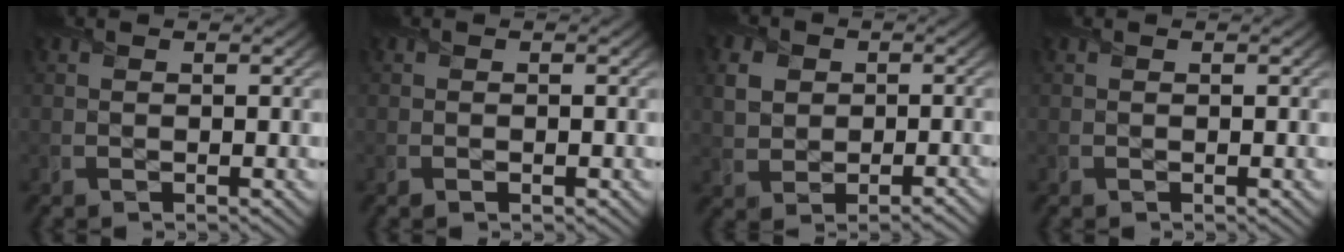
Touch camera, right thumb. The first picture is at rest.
{"total": 0.6, "force": [-0.2, 0.1, 0.5], "torque": [-0.011, 0.002, -0.002]}
{"total": 4.4, "force": [0.4, 3.6, 2.5], "torque": [-0.049, 0.000, 0.005]}
{"total": 0.0}